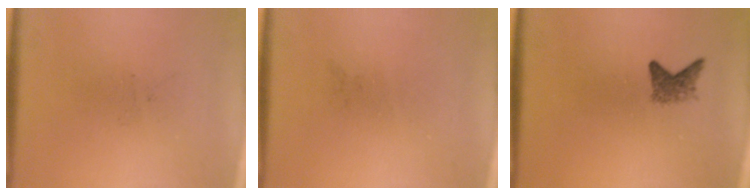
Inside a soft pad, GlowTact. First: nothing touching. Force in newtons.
{"total": 0.0}
{"total": 2.2}